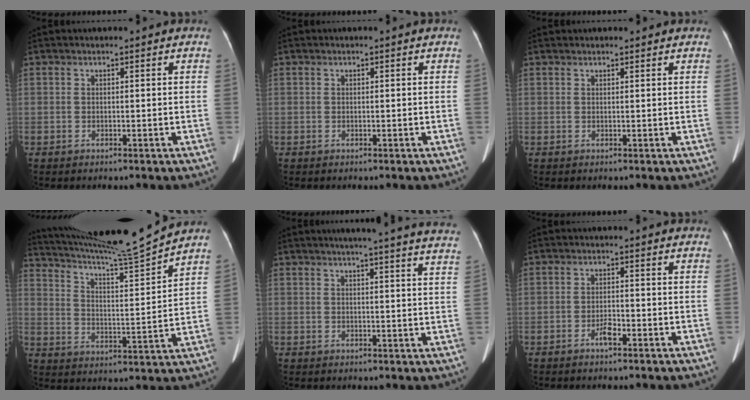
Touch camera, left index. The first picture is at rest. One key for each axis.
{"total": 0.0}
{"total": 2.4, "fx": 2.2, "fy": 0.5, "fz": 0.7, "tx": -0.009, "ty": 0.026, "tz": 0.029}
{"total": 15.0, "fx": 14.0, "fy": -2.9, "fz": 4.5, "tx": -0.090, "ty": -0.041, "tz": 0.226}
{"total": 19.5, "fx": 17.7, "fy": 0.1, "fz": 8.3, "tx": -0.112, "ty": -0.026, "tz": 0.200}
{"total": 2.3, "fx": -2.0, "fy": 0.3, "fz": 1.0, "tx": -0.019, "ty": -0.015, "tz": -0.031}